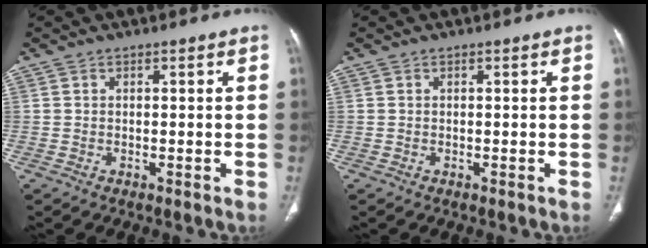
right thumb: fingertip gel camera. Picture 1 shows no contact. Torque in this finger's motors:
{"motor_torque": [0.24, 0.05, 0.09, -0.26, 0.04]}